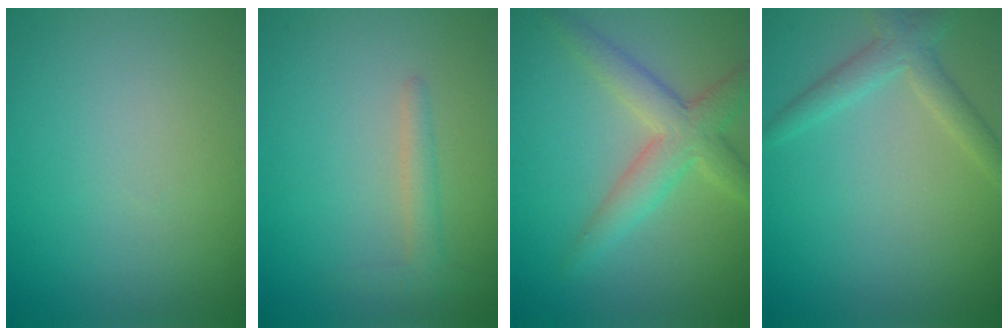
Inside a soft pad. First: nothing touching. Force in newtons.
{"total": 1.5, "press": 1.5, "slide": 0.2}
{"total": 4.5, "press": 4.5, "slide": 0.3}
{"total": 2.6, "press": 2.6, "slide": 0.2}